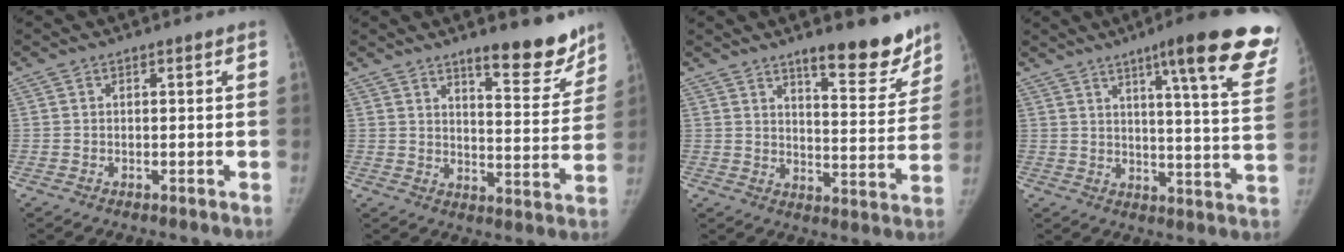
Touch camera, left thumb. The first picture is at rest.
{"total": 11.8, "force": [9.1, 3.2, 6.8], "torque": [-0.048, -0.068, 0.130]}
{"total": 12.7, "force": [9.6, 3.5, 7.5], "torque": [-0.056, -0.070, 0.139]}
{"total": 21.6, "force": [13.4, 2.6, 16.8], "torque": [-0.203, -0.058, 0.168]}